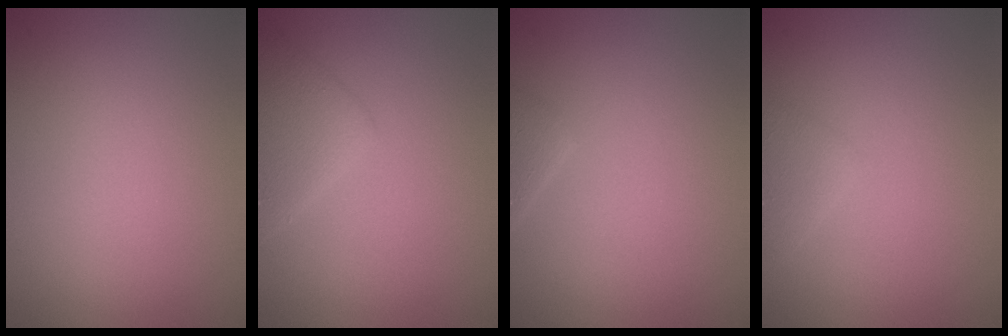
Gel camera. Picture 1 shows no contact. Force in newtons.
{"total": 2.8, "press": 2.8, "slide": 0.2}
{"total": 1.2, "press": 1.2, "slide": 0.2}
{"total": 1.5, "press": 1.5, "slide": 0.1}